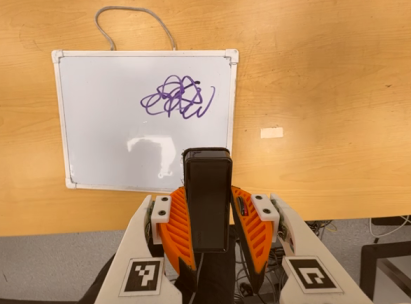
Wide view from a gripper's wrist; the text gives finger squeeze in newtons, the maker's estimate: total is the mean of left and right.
{"total": 4.5, "left": 3.2, "right": 5.7}